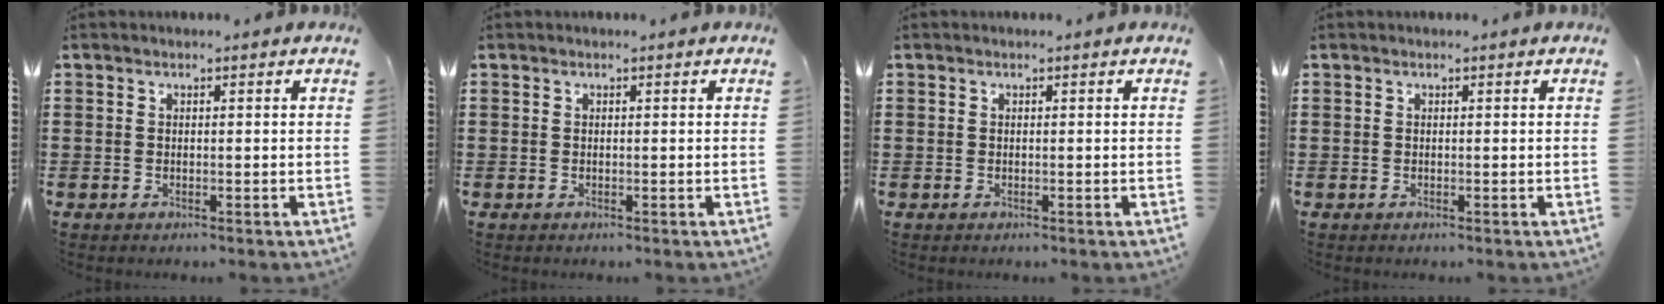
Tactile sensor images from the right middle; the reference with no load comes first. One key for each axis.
{"total": 0.0}
{"total": 0.0}
{"total": 0.0}